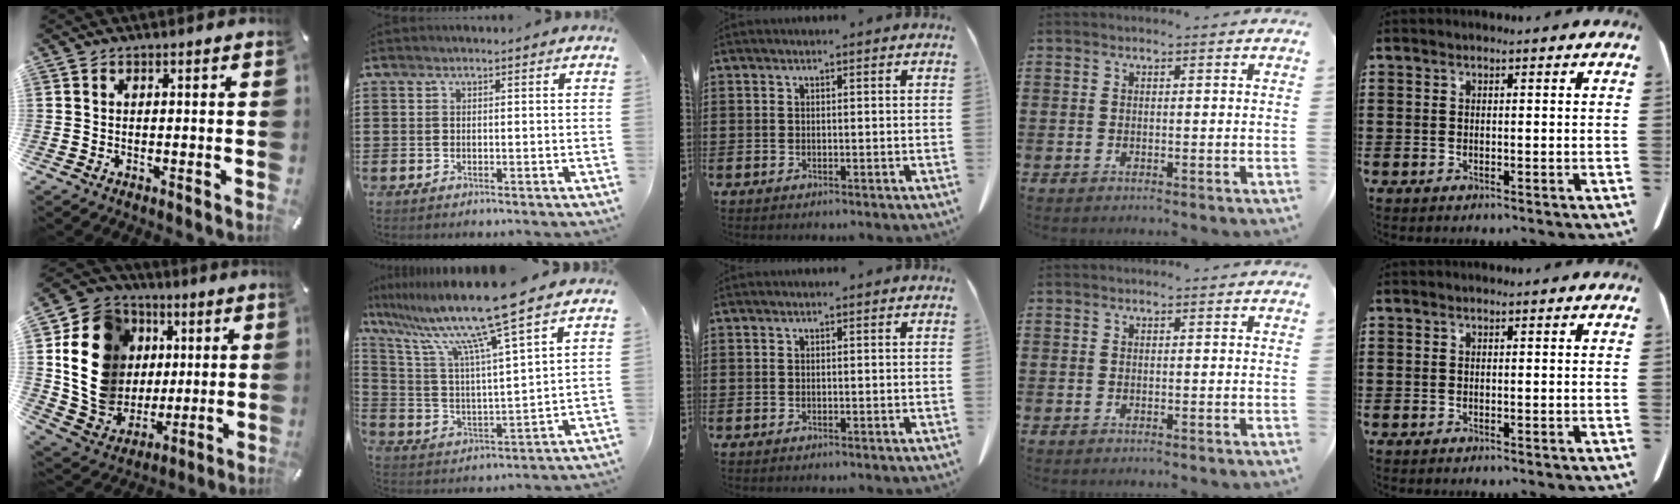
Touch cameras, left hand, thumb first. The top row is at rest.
{"thumb": {"total": 18.8, "force": [3.7, 17.0, 7.2], "torque": [-0.130, -0.012, 0.092]}, "index": {"total": 11.3, "force": [9.2, -0.6, 6.6], "torque": [-0.166, -0.057, 0.146]}}